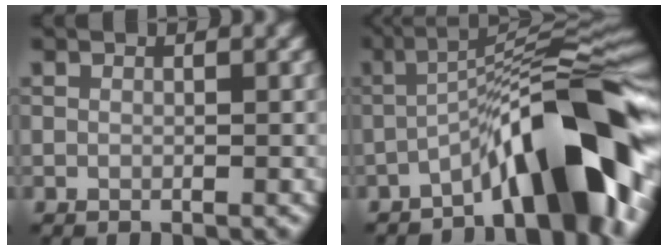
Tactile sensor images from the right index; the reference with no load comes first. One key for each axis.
{"total": 11.4, "fx": -5.6, "fy": 2.2, "fz": 9.8, "tx": -0.130, "ty": 0.027, "tz": -0.096}